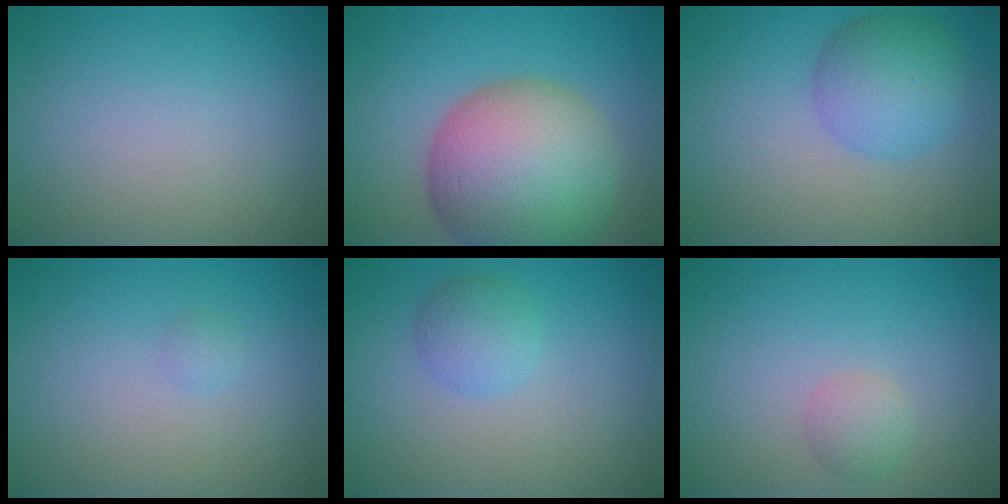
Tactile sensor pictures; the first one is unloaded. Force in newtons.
{"total": 13.4, "press": 13.4, "slide": 0.9}
{"total": 5.2, "press": 5.2, "slide": 0.2}
{"total": 0.6, "press": 0.6, "slide": 0.0}
{"total": 2.4, "press": 2.4, "slide": 0.1}
{"total": 1.6, "press": 1.6, "slide": 0.0}